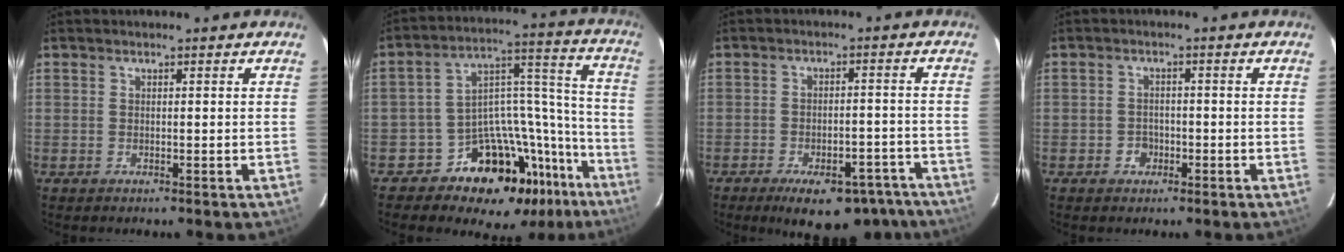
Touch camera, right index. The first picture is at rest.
{"total": 19.8, "force": [-15.0, 10.7, 7.2], "torque": [-0.089, 0.076, -0.213]}
{"total": 14.9, "force": [-11.5, 6.1, 7.2], "torque": [-0.115, 0.003, -0.137]}
{"total": 2.7, "force": [-1.2, 2.3, 0.5], "torque": [-0.012, 0.006, -0.018]}